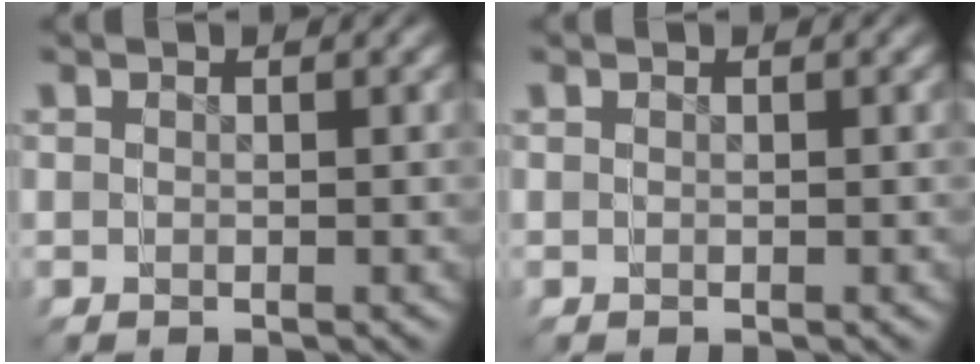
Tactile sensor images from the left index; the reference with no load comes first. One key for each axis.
{"total": 0.0}